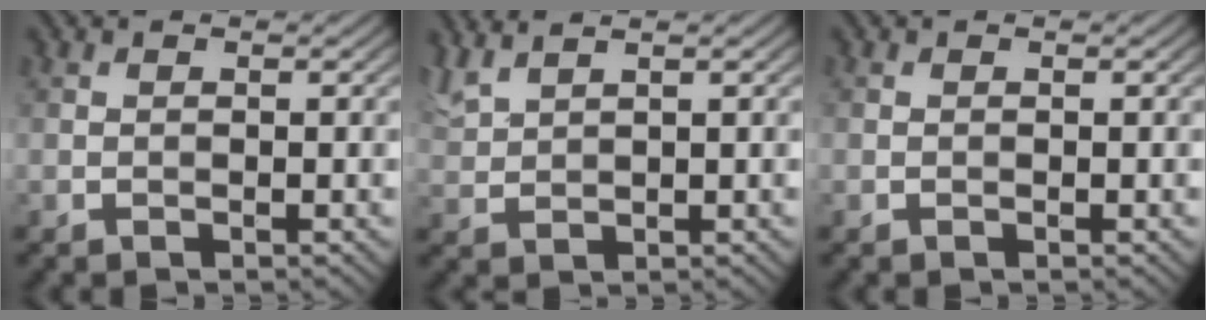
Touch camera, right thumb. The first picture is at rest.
{"total": 3.4, "force": [2.9, 0.5, 1.6], "torque": [-0.049, 0.014, 0.069]}
{"total": 0.0}